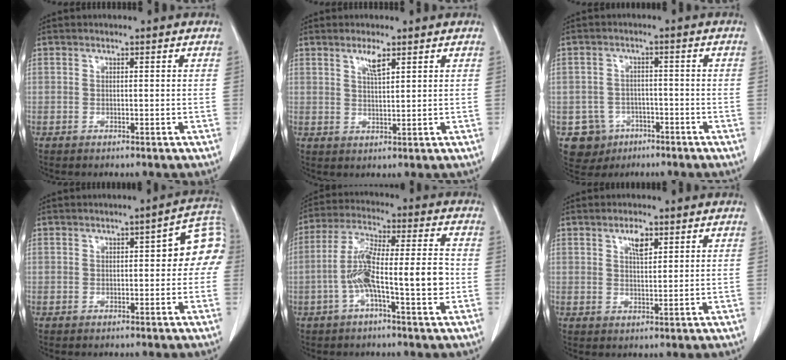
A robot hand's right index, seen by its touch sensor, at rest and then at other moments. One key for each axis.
{"total": 2.8, "fx": 1.8, "fy": 0.3, "fz": 2.1, "tx": -0.044, "ty": -0.001, "tz": 0.034}
{"total": 5.9, "fx": -2.7, "fy": 5.2, "fz": 0.5, "tx": -0.010, "ty": 0.010, "tz": -0.037}
{"total": 7.1, "fx": 0.7, "fy": 2.4, "fz": 6.6, "tx": -0.071, "ty": 0.034, "tz": 0.003}
{"total": 11.5, "fx": -2.5, "fy": 1.8, "fz": 11.1, "tx": -0.207, "ty": 0.023, "tz": -0.047}
{"total": 3.1, "fx": 1.7, "fy": 1.1, "fz": 2.3, "tx": -0.043, "ty": -0.002, "tz": 0.031}